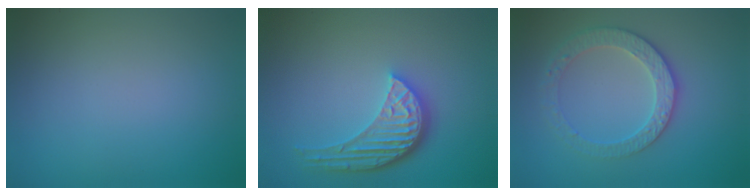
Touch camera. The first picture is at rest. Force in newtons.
{"total": 5.2, "press": 3.9, "slide": 3.4}
{"total": 3.3, "press": 3.2, "slide": 0.9}